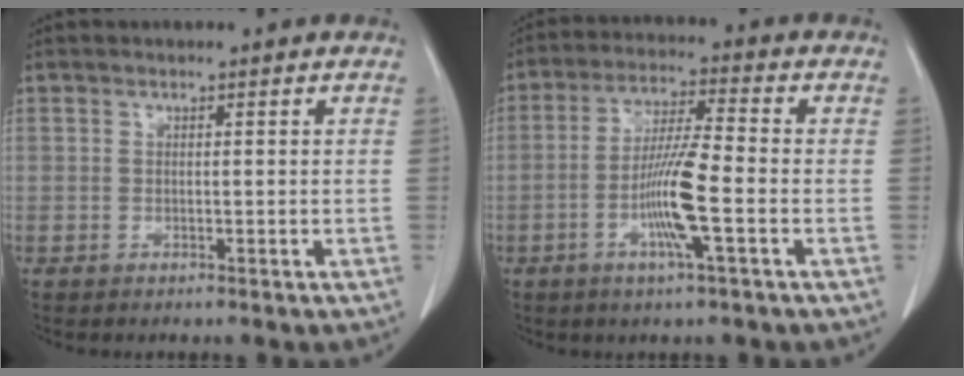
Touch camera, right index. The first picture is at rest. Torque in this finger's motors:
{"motor_torque": [1.11, -0.74, 0.35, 0.17]}